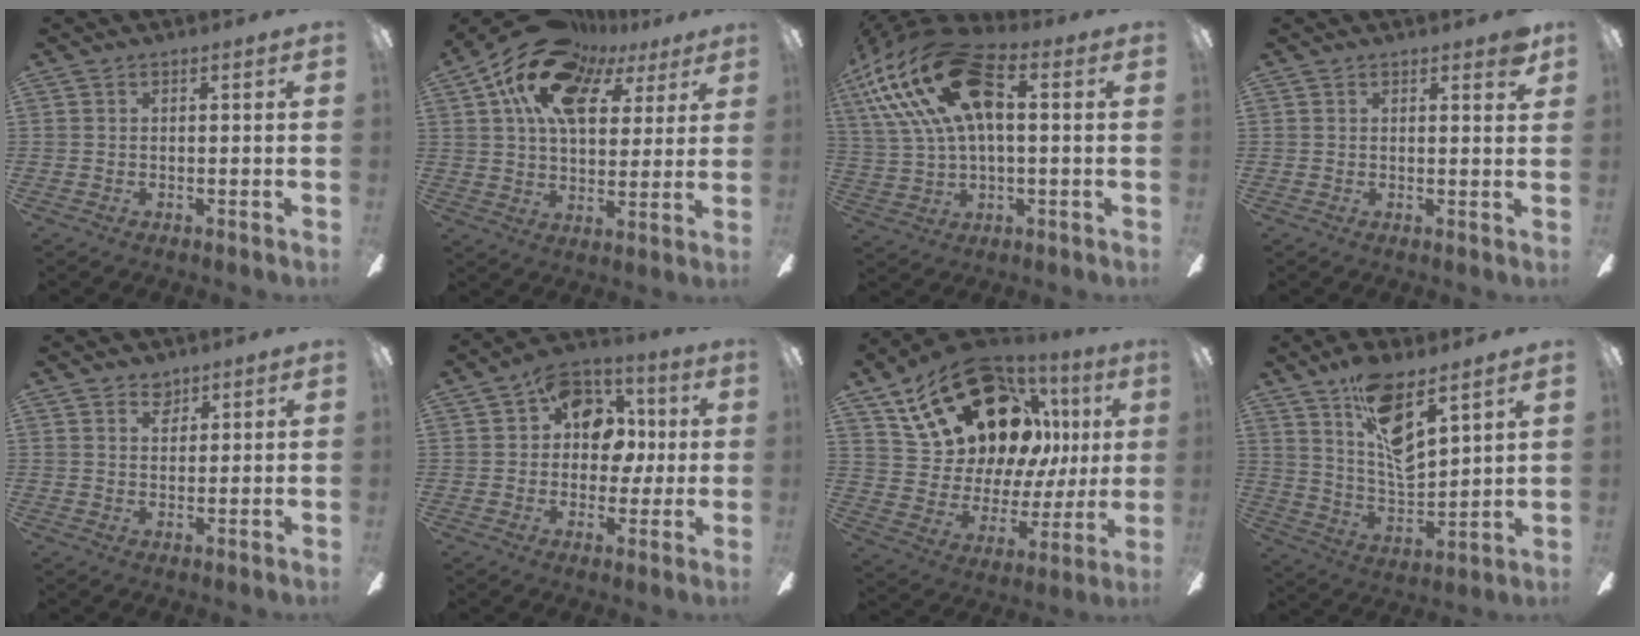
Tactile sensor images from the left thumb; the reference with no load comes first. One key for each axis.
{"total": 20.2, "fx": 10.7, "fy": 11.3, "fz": 12.9, "tx": -0.249, "ty": -0.032, "tz": 0.192}
{"total": 24.9, "fx": 7.7, "fy": 12.7, "fz": 19.9, "tx": -0.413, "ty": -0.012, "tz": 0.132}
{"total": 2.7, "fx": 1.9, "fy": 0.8, "fz": 1.7, "tx": -0.014, "ty": -0.005, "tz": 0.028}
{"total": 3.4, "fx": 2.7, "fy": 2.0, "fz": 0.8, "tx": 0.003, "ty": -0.014, "tz": 0.046}
{"total": 14.4, "fx": 4.1, "fy": 11.1, "fz": 8.2, "tx": -0.113, "ty": 0.002, "tz": 0.077}
{"total": 24.6, "fx": 15.0, "fy": 13.6, "fz": 13.9, "tx": -0.233, "ty": -0.077, "tz": 0.287}
{"total": 14.5, "fx": 9.5, "fy": 4.8, "fz": 9.8, "tx": -0.177, "ty": -0.053, "tz": 0.168}